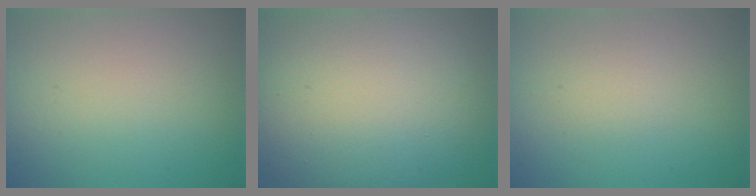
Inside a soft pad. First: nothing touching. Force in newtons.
{"total": 15.0, "press": 15.0, "slide": 0.5}
{"total": 1.1, "press": 1.1, "slide": 0.2}